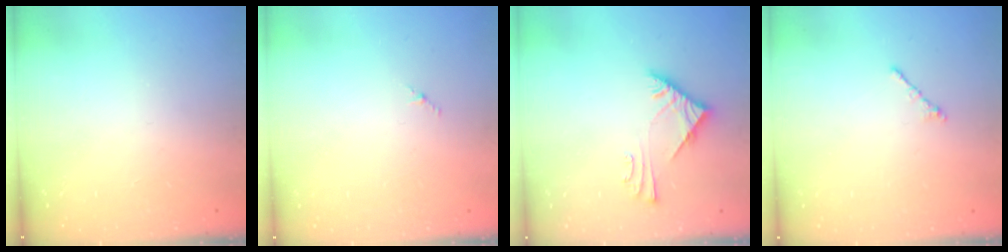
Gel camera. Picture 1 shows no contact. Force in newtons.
{"total": 1.2, "press": 1.1, "slide": 0.6}
{"total": 6.0, "press": 6.0, "slide": 0.7}
{"total": 0.9, "press": 0.7, "slide": 0.5}